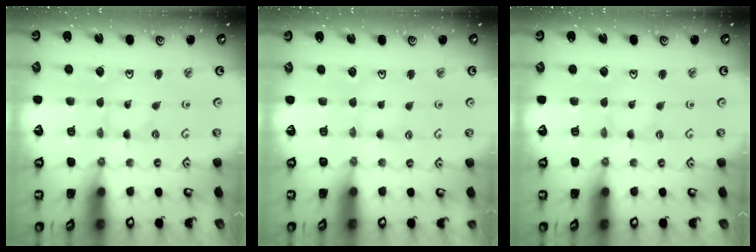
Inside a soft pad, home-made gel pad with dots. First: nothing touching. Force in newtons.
{"total": 2.1, "press": 2.1, "slide": 0.3}
{"total": 0.0}